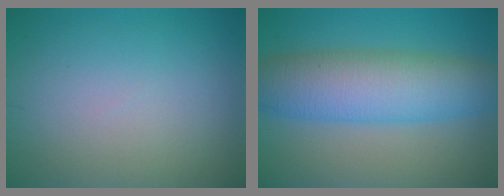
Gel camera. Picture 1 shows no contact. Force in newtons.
{"total": 8.5, "press": 8.5, "slide": 0.2}